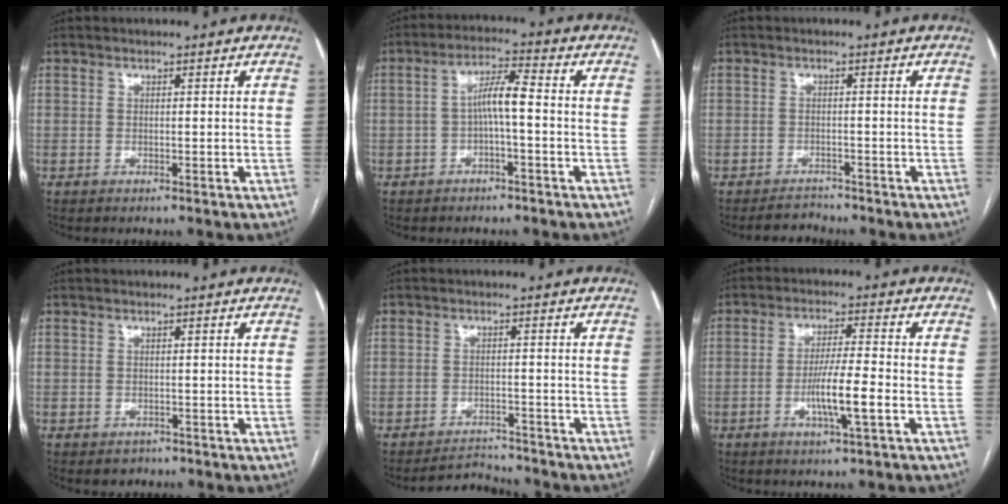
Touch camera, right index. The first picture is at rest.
{"total": 5.4, "force": [-0.8, 0.7, 5.3], "torque": [-0.097, 0.020, -0.014]}
{"total": 2.2, "force": [-2.1, 0.6, -0.4], "torque": [0.004, -0.007, -0.032]}
{"total": 1.6, "force": [-0.9, 1.3, 0.3], "torque": [-0.003, 0.001, -0.008]}
{"total": 3.6, "force": [-3.5, 0.5, -0.8], "torque": [0.013, -0.001, -0.053]}
{"total": 7.1, "force": [-2.3, 0.0, 6.7], "torque": [-0.125, -0.004, -0.041]}